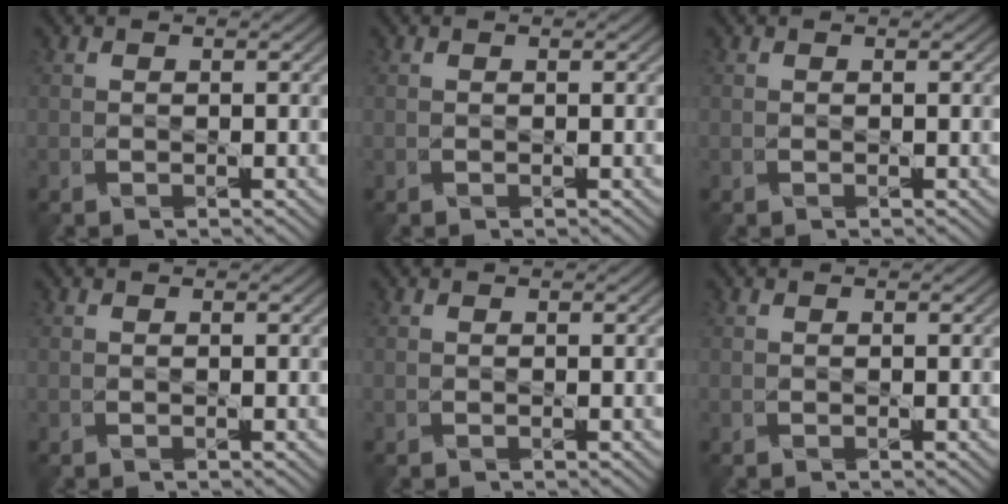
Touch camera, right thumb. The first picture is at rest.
{"total": 0.0}
{"total": 0.0}
{"total": 0.0}
{"total": 0.0}
{"total": 0.0}